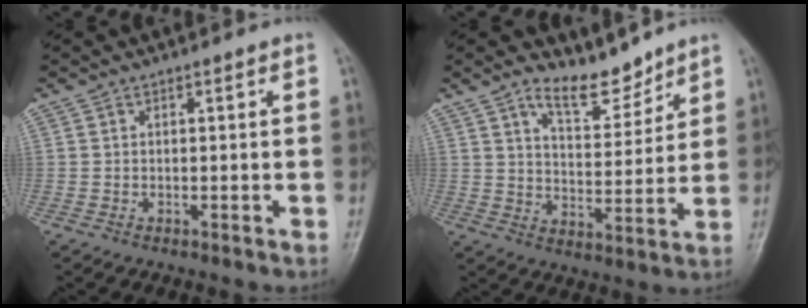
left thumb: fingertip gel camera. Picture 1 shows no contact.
{"total": 7.8, "force": [6.5, 3.1, 3.1], "torque": [-0.028, -0.057, 0.119]}